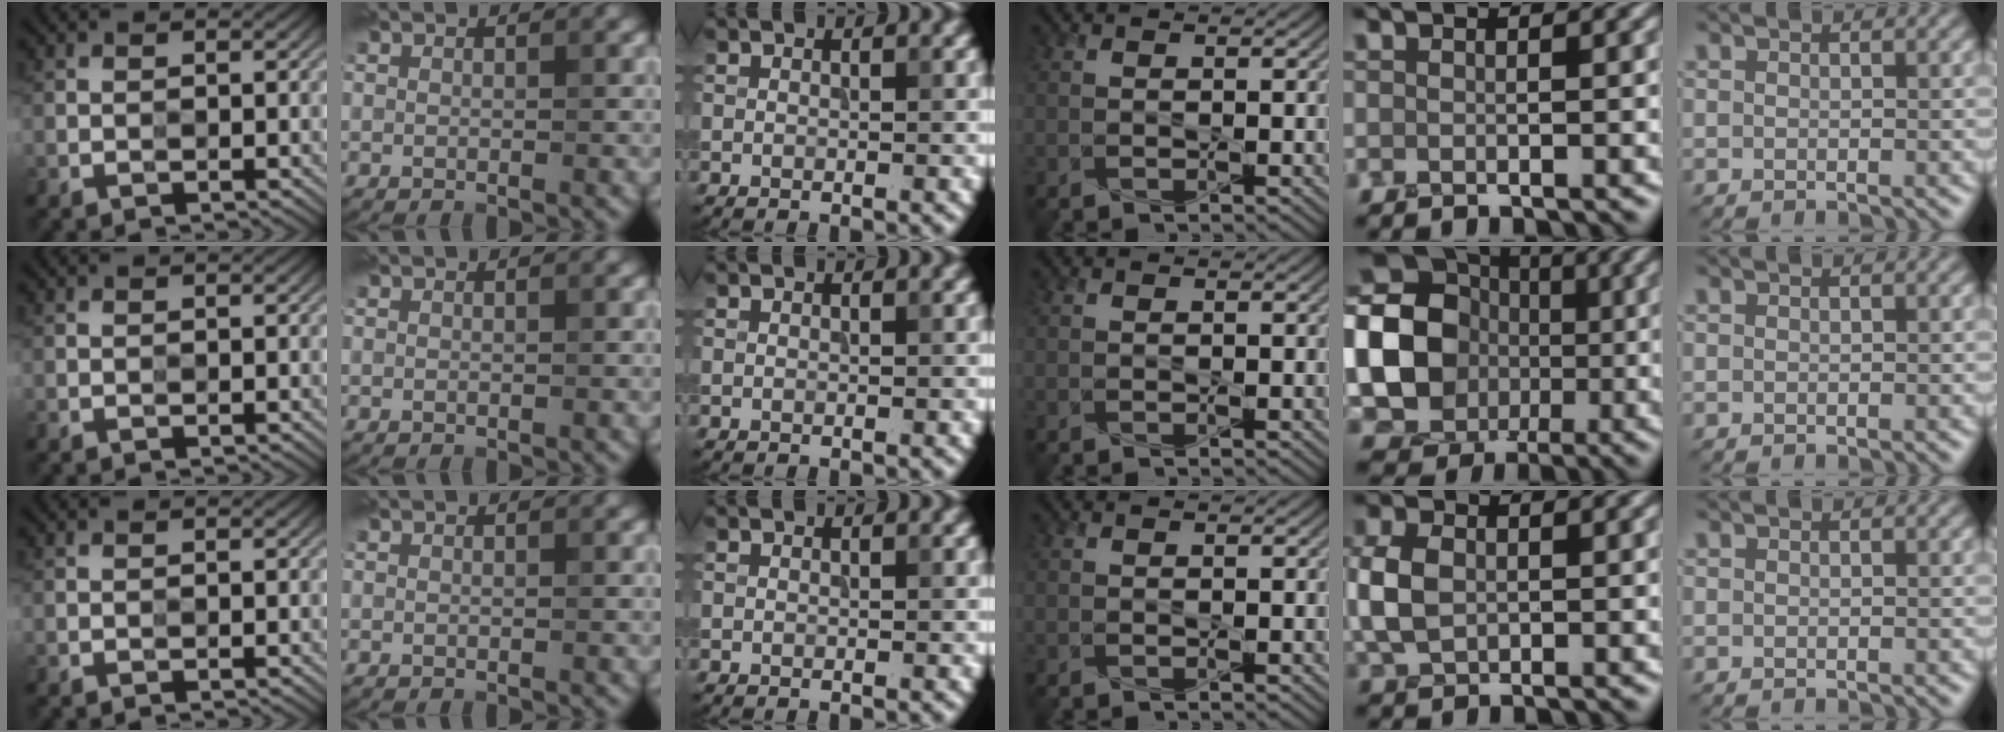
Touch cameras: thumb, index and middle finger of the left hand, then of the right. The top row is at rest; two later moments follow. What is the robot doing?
{"motion": "press", "object": "toy piano key"}